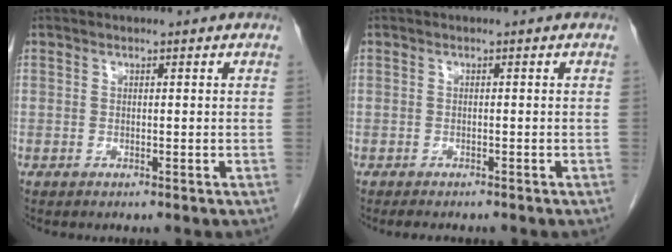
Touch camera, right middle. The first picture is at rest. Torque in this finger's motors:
{"motor_torque": [0.38, -0.19, 0.00, 0.01]}